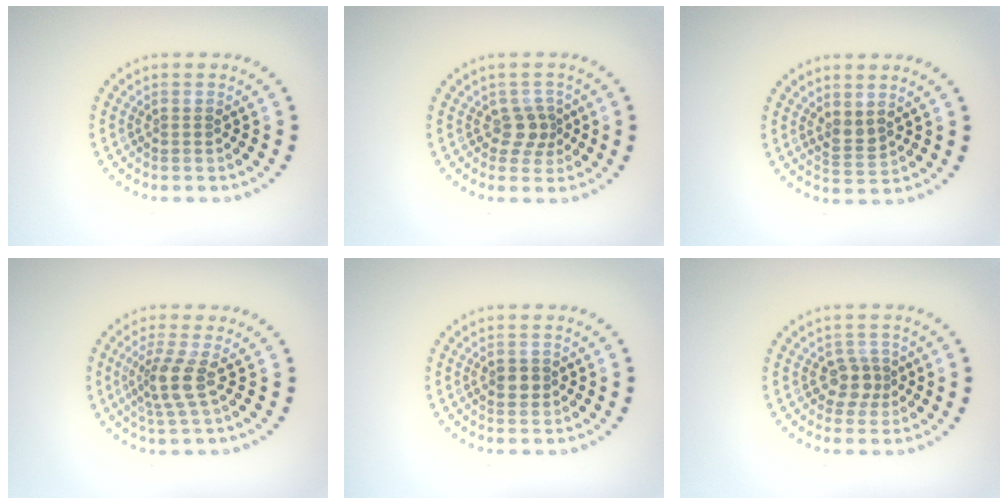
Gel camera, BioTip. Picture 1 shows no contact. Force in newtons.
{"total": 2.0, "press": 1.5, "slide": 1.3}
{"total": 1.6, "press": 1.4, "slide": 0.8}
{"total": 2.9, "press": 2.1, "slide": 1.9}
{"total": 1.6, "press": 1.5, "slide": 0.3}
{"total": 2.2, "press": 1.8, "slide": 1.3}